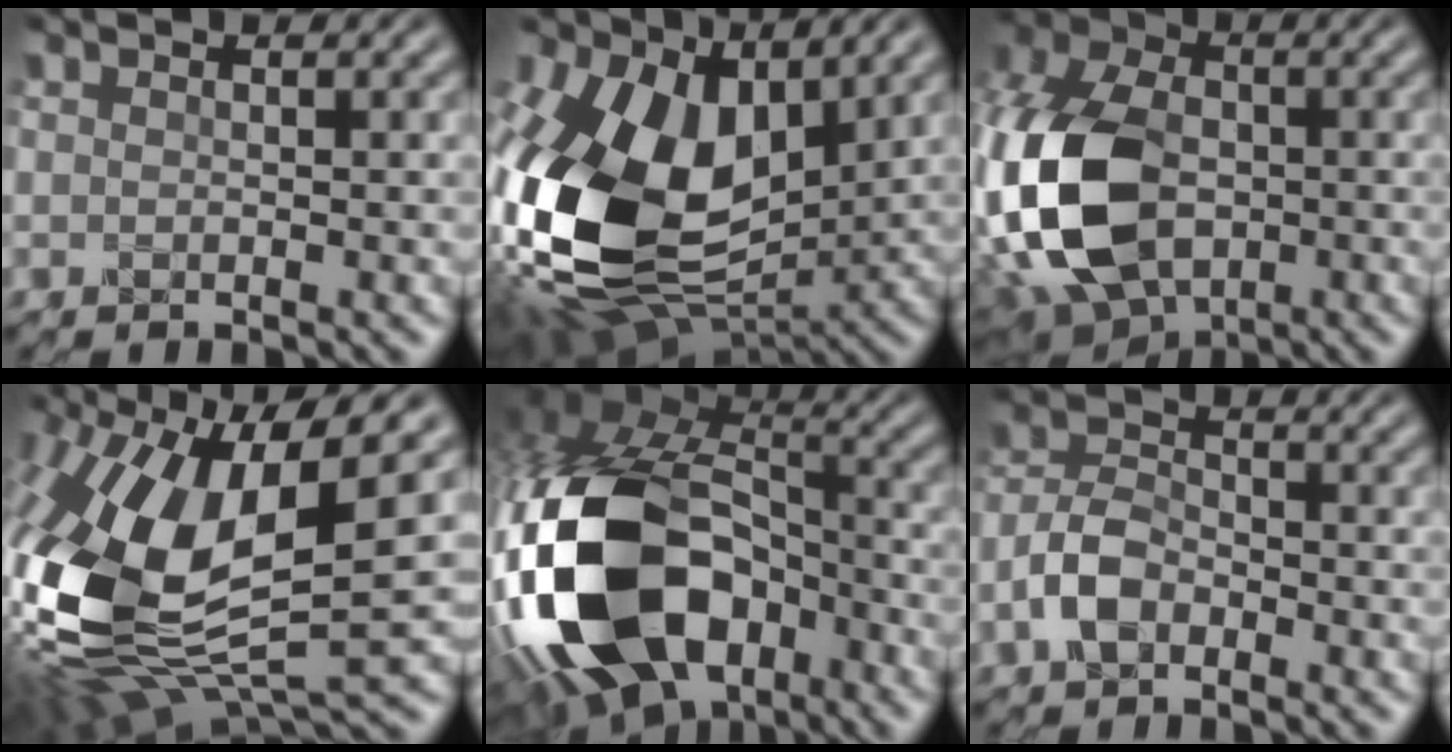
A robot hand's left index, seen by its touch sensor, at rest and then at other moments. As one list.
[{"total": 16.9, "force": [1.3, 10.2, 13.4], "torque": [-0.274, -0.016, 0.023]}, {"total": 16.1, "force": [-3.0, 10.9, 11.5], "torque": [-0.286, -0.012, -0.068]}, {"total": 14.5, "force": [1.4, 6.3, 13.0], "torque": [-0.276, -0.008, 0.018]}, {"total": 19.4, "force": [-6.3, 12.4, 13.6], "torque": [-0.309, -0.011, -0.117]}, {"total": 3.9, "force": [-2.1, 2.3, 2.3], "torque": [-0.050, 0.007, -0.051]}]